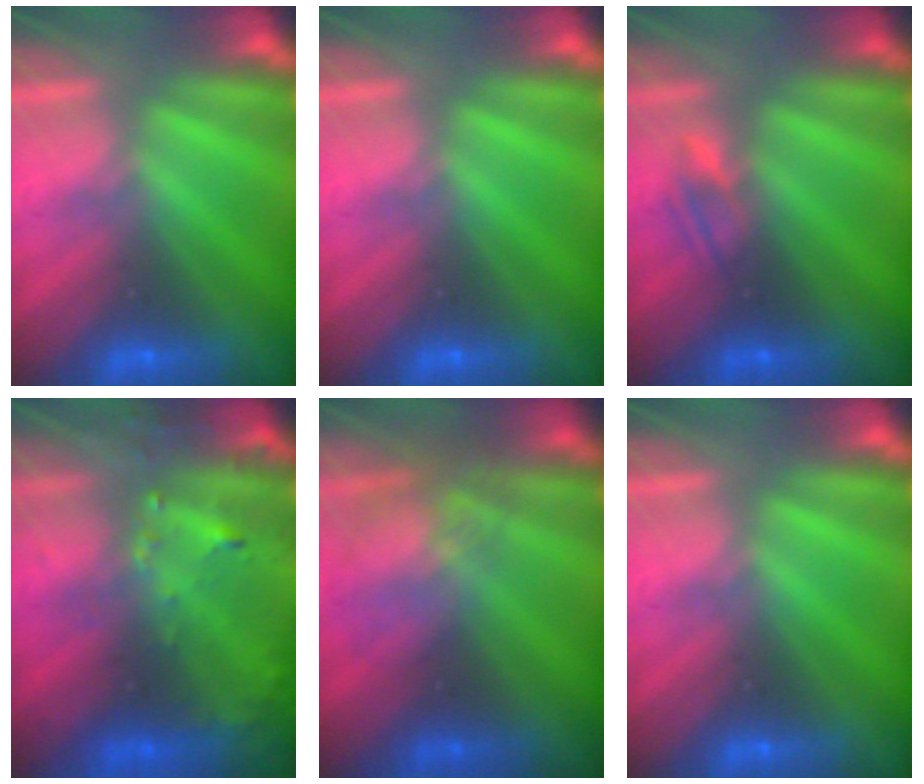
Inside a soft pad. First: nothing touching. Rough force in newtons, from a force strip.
{"total": 0.0}
{"total": 2.3}
{"total": 7.0}
{"total": 3.5}
{"total": 0.0}